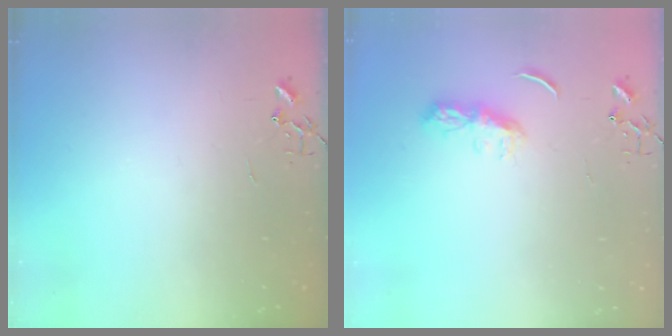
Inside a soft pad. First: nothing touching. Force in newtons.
{"total": 6.5, "press": 6.4, "slide": 0.6}